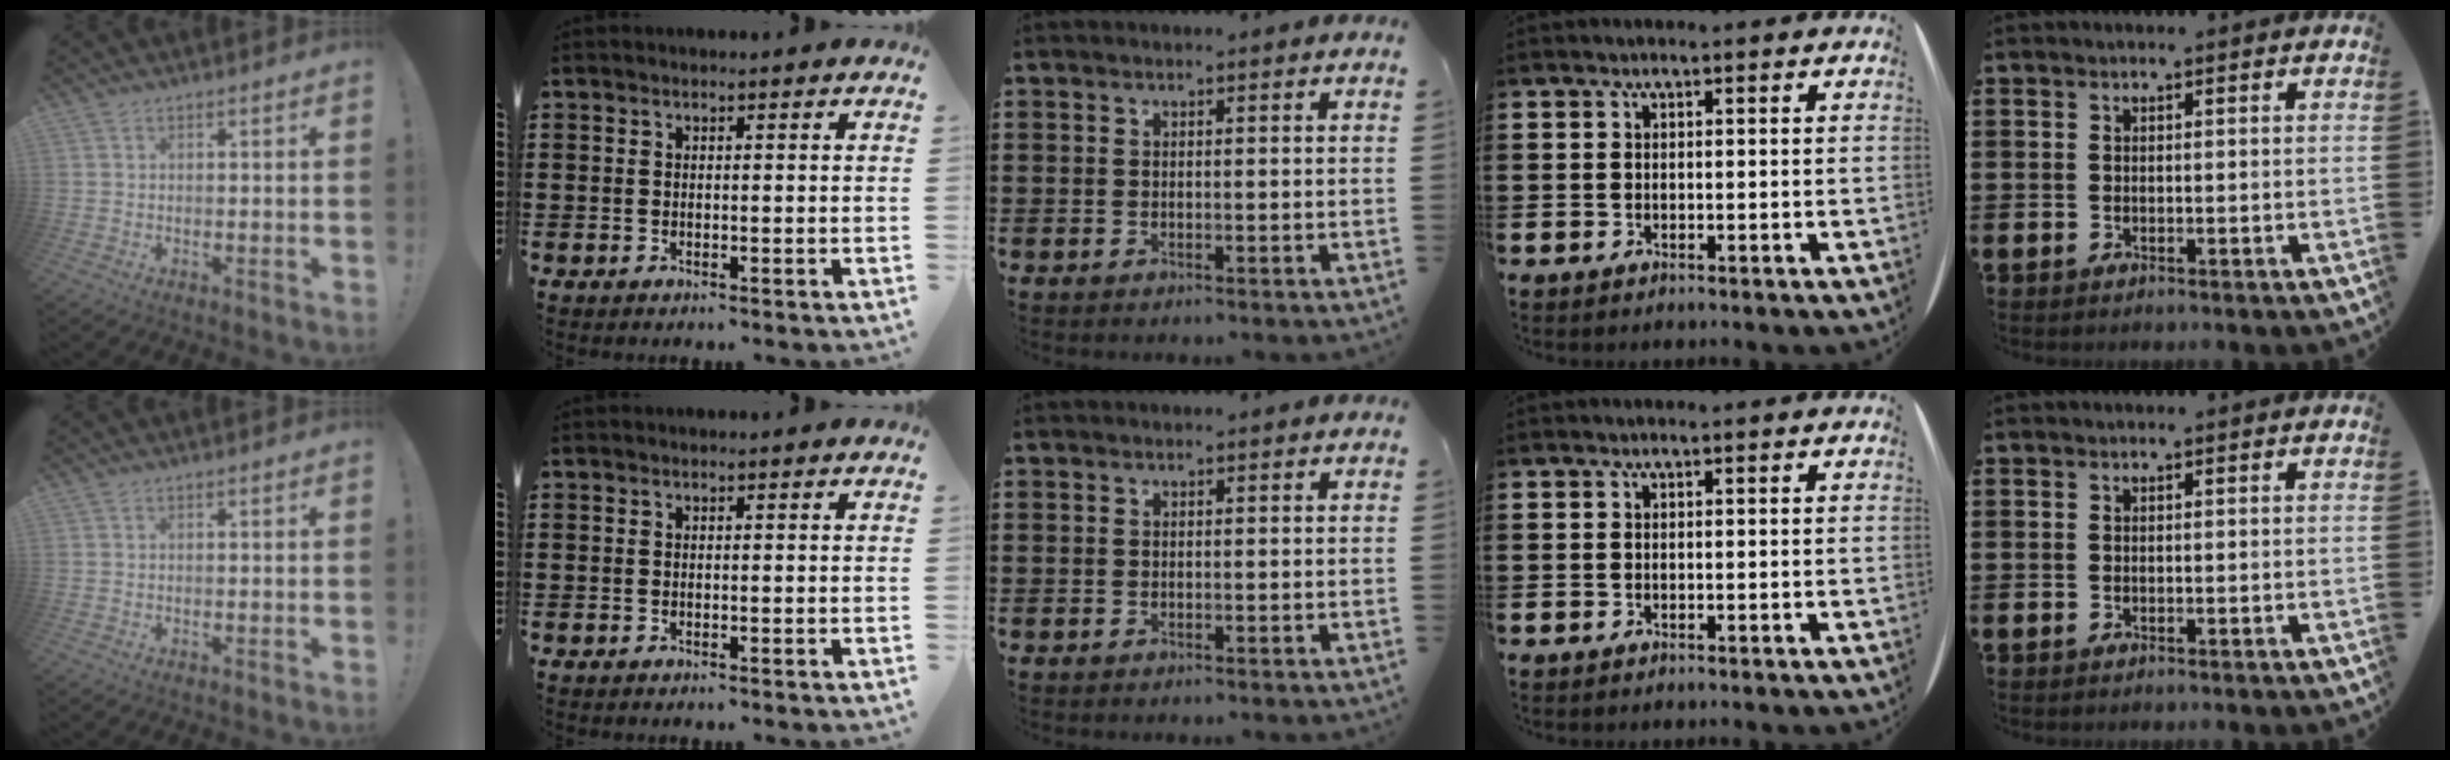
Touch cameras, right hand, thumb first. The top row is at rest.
{}